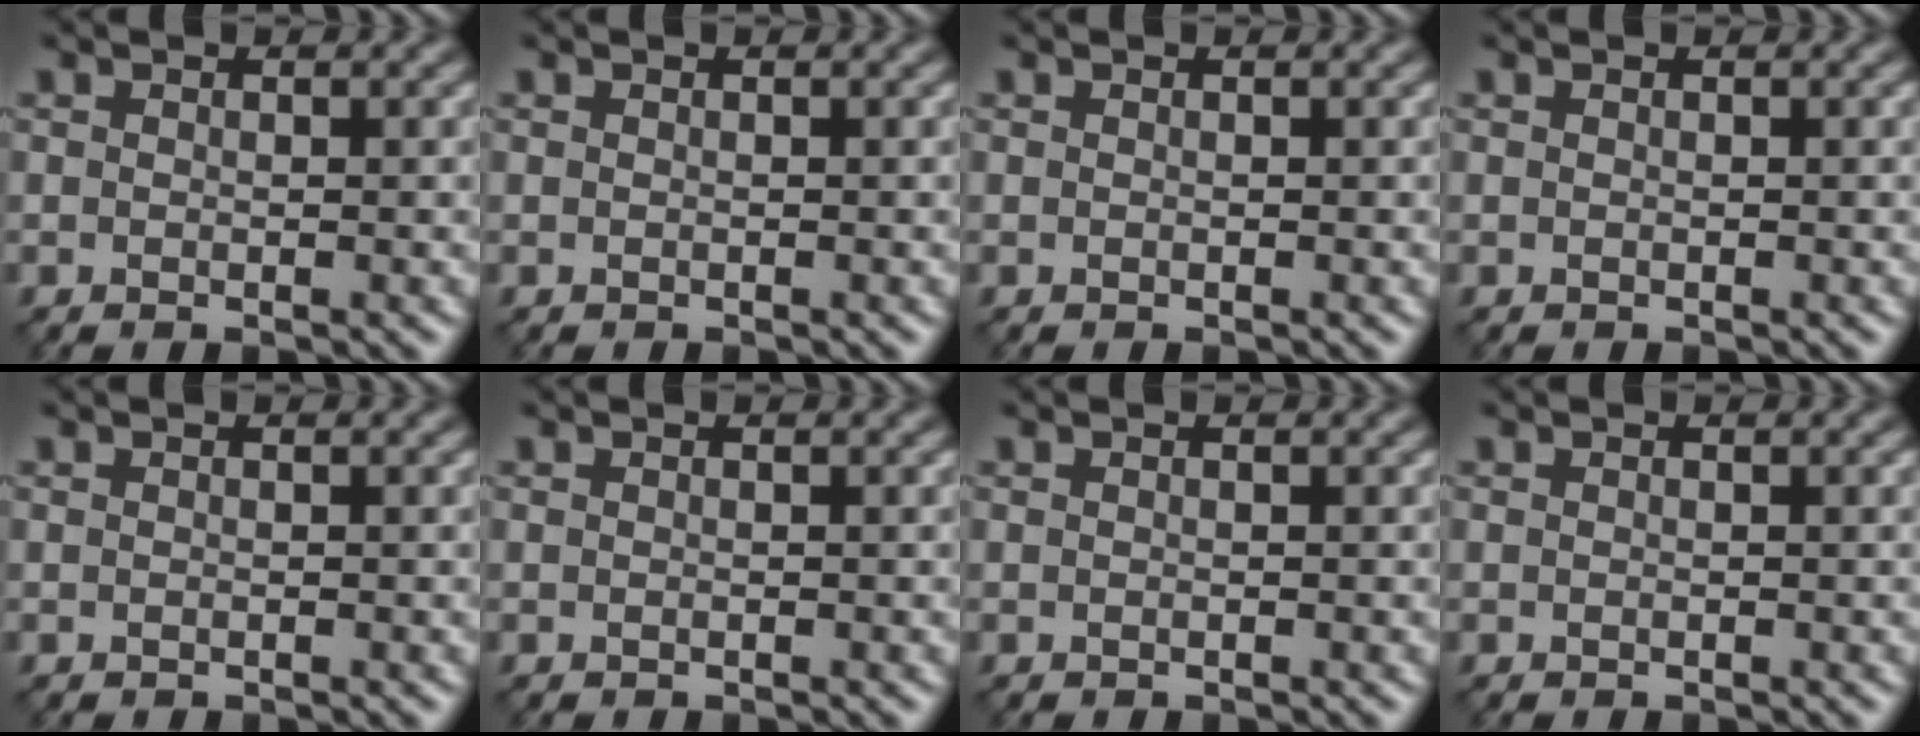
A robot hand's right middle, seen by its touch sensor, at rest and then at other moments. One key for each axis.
{"total": 0.0}
{"total": 0.0}
{"total": 0.0}
{"total": 0.0}
{"total": 0.0}
{"total": 0.0}
{"total": 0.0}